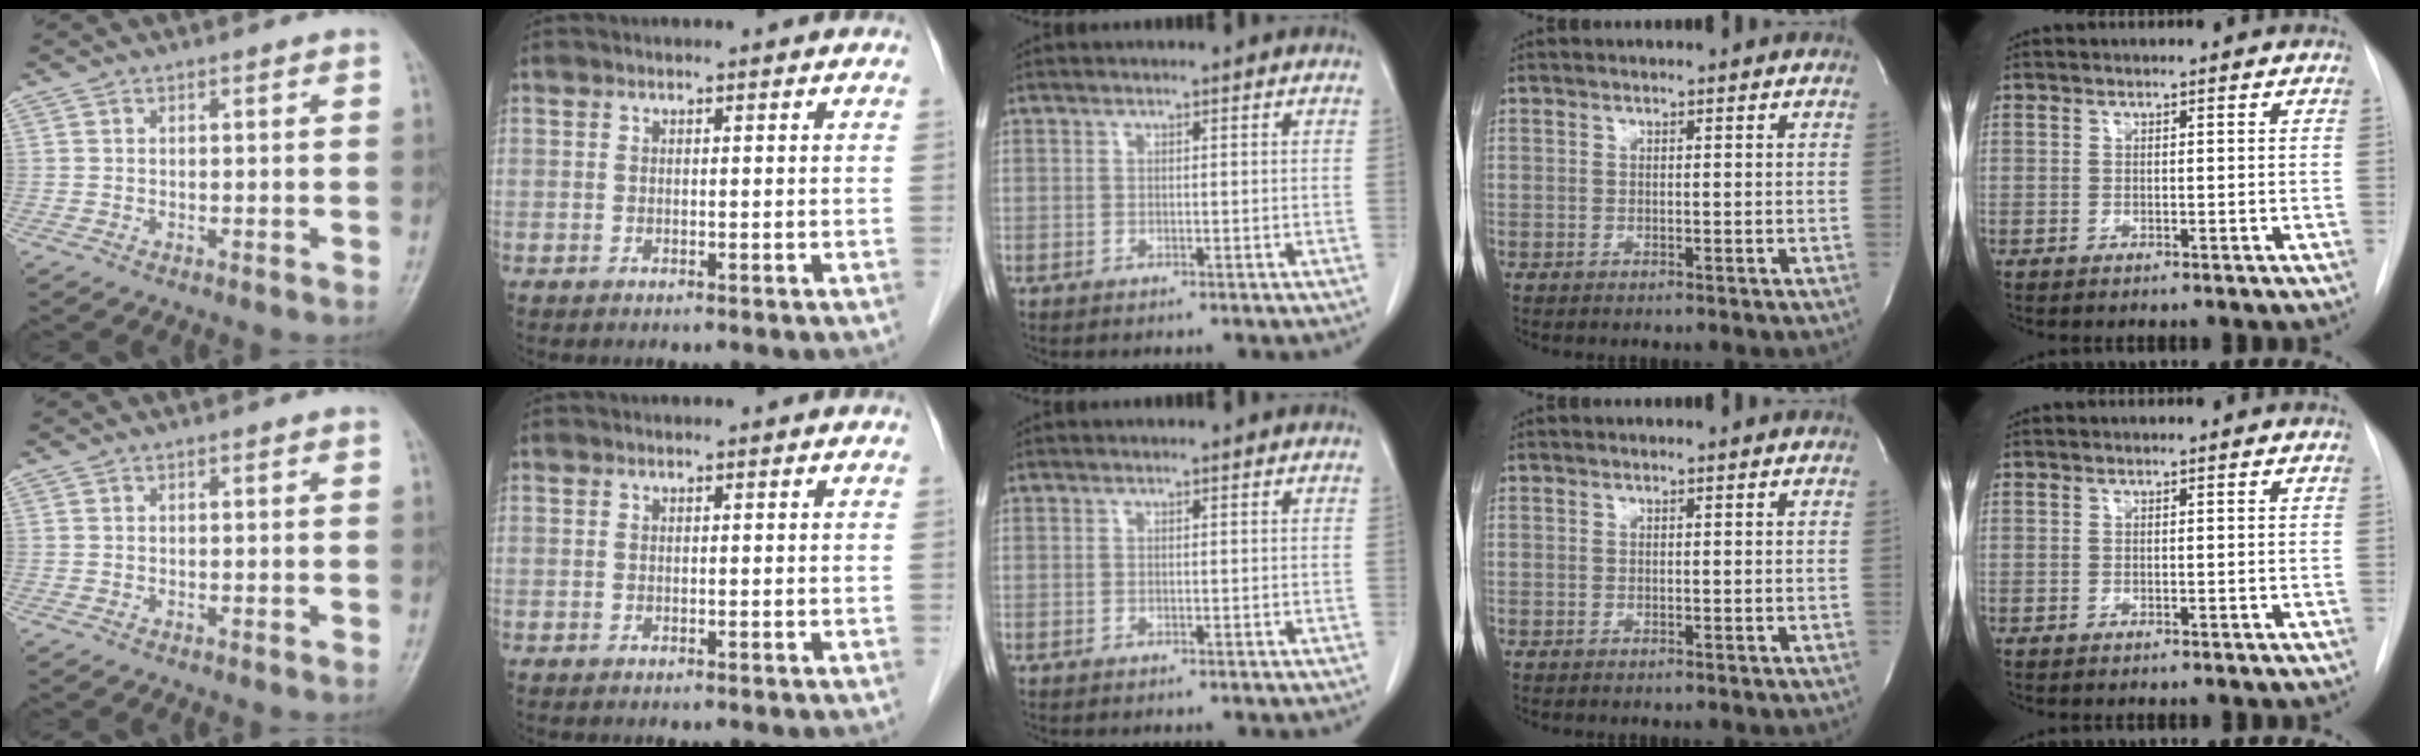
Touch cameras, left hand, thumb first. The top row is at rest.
{}